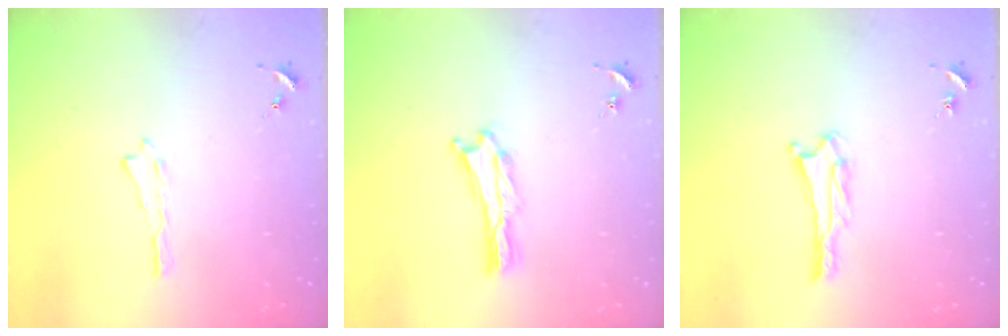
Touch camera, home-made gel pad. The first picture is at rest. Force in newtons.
{"total": 0.7, "press": 0.7, "slide": 0.2}
{"total": 2.7, "press": 2.7, "slide": 0.2}